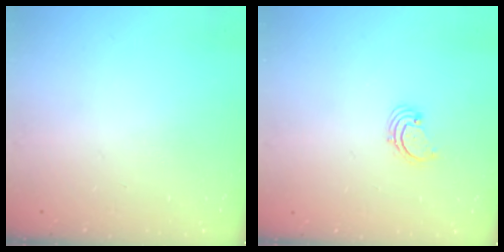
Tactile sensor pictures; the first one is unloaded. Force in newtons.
{"total": 1.7, "press": 1.7, "slide": 0.2}